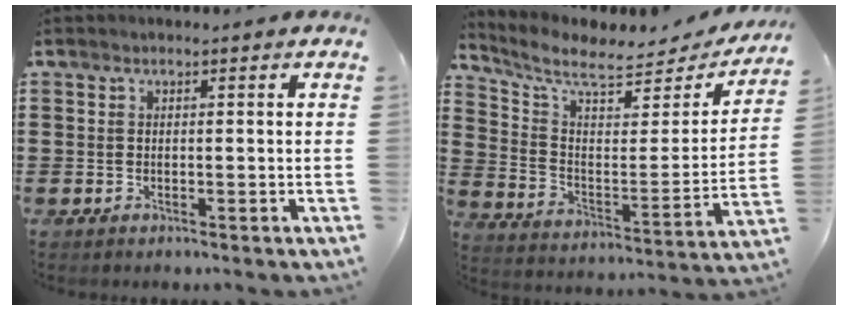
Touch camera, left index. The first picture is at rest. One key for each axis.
{"total": 7.4, "fx": 6.2, "fy": 2.0, "fz": 3.6, "tx": -0.101, "ty": -0.039, "tz": 0.105}